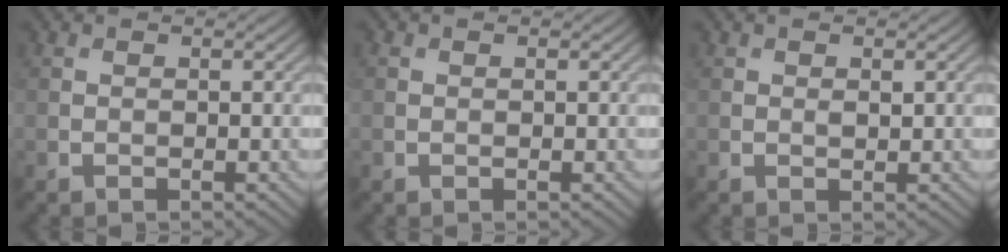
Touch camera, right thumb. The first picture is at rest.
{"total": 0.0}
{"total": 0.7, "force": [0.2, 0.3, 0.6], "torque": [-0.009, -0.002, 0.003]}